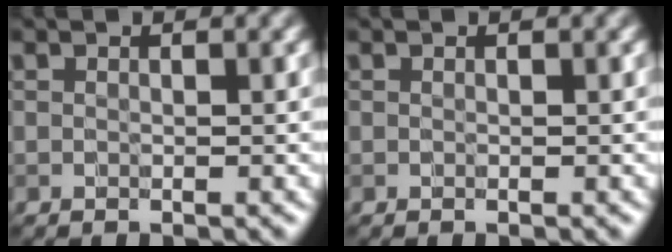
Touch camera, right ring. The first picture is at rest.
{"total": 0.0}